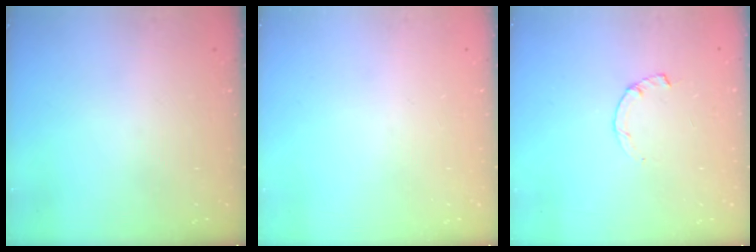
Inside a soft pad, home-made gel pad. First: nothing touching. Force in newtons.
{"total": 0.0}
{"total": 1.0, "press": 0.9, "slide": 0.2}